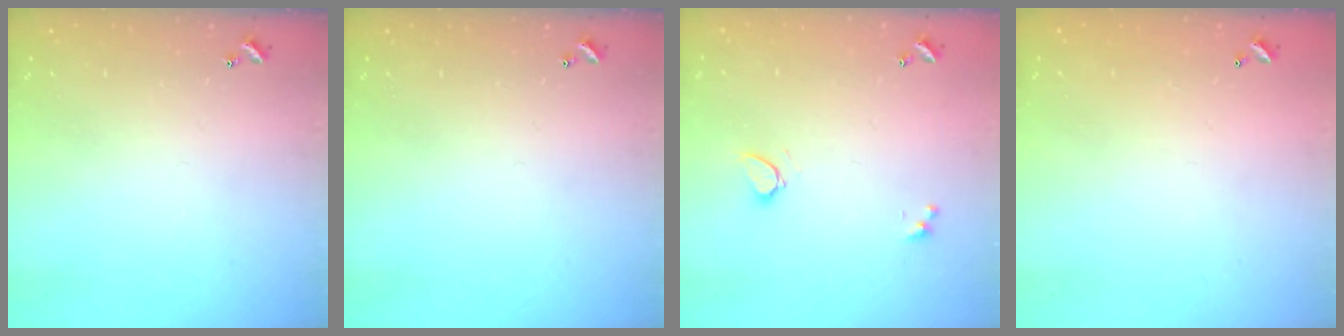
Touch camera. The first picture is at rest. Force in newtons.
{"total": 0.0}
{"total": 1.2, "press": 1.2, "slide": 0.3}
{"total": 2.9, "press": 2.9, "slide": 0.1}